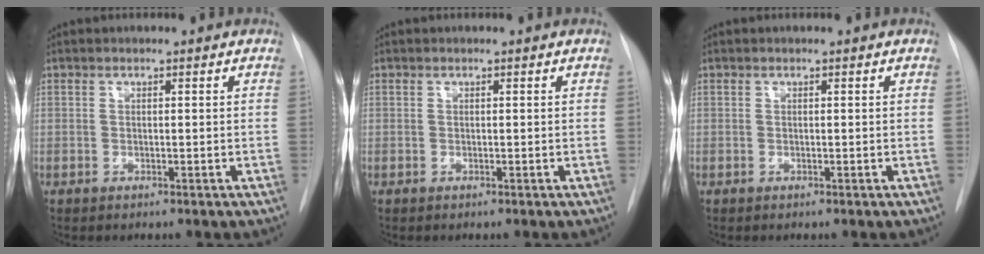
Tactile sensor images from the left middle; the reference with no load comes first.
{"total": 0.0}
{"total": 0.0}